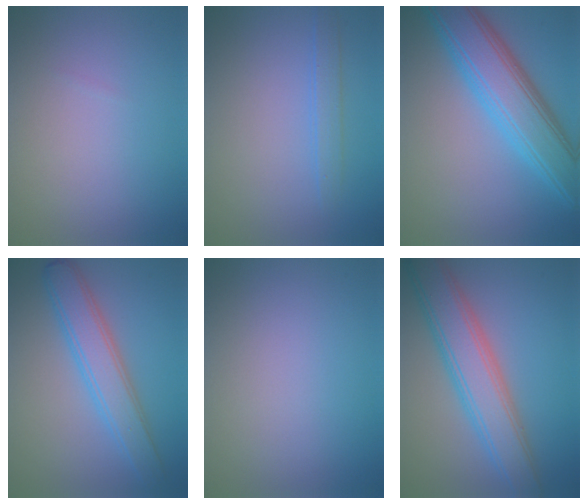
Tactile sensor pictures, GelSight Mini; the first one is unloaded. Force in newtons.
{"total": 1.6, "press": 1.6, "slide": 0.0}
{"total": 8.0, "press": 8.0, "slide": 0.2}
{"total": 4.6, "press": 4.6, "slide": 0.1}
{"total": 0.0}
{"total": 6.9, "press": 6.9, "slide": 0.1}